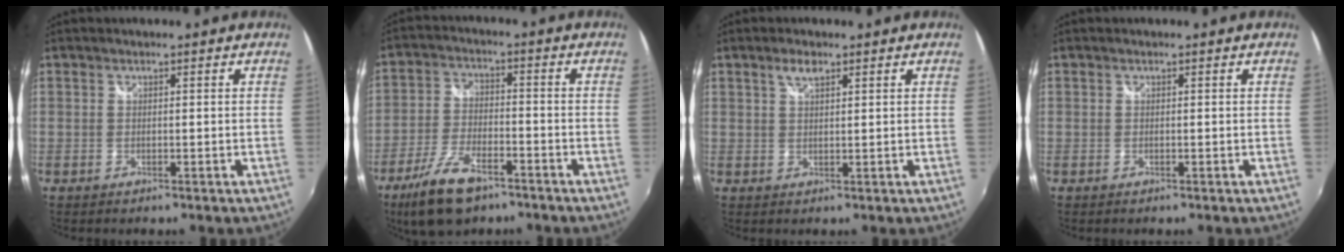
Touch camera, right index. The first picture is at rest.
{"total": 11.7, "force": [-7.8, 4.9, 7.2], "torque": [-0.168, -0.016, -0.145]}
{"total": 2.5, "force": [1.5, 1.0, 1.7], "torque": [-0.029, 0.005, 0.027]}
{"total": 0.0}